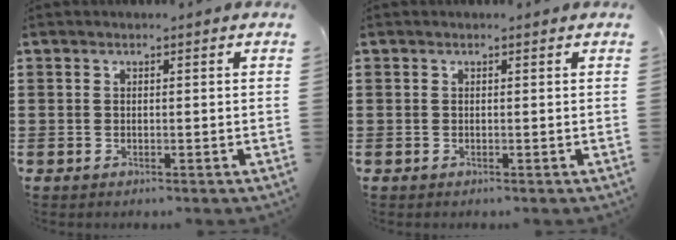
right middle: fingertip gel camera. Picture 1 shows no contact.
{"total": 0.0}